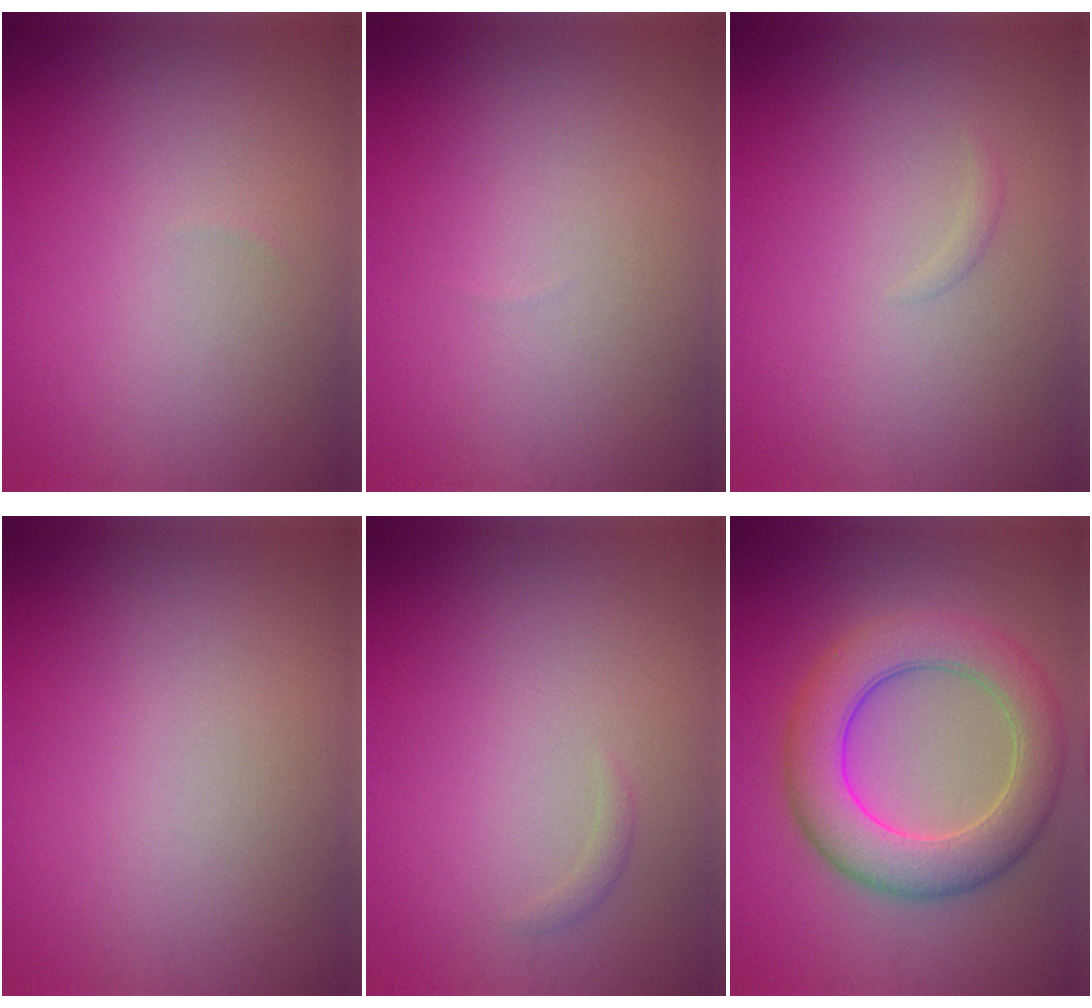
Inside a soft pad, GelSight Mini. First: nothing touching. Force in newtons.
{"total": 0.0}
{"total": 0.5, "press": 0.5, "slide": 0.0}
{"total": 0.0}
{"total": 0.7, "press": 0.7, "slide": 0.0}
{"total": 7.6, "press": 7.6, "slide": 0.1}